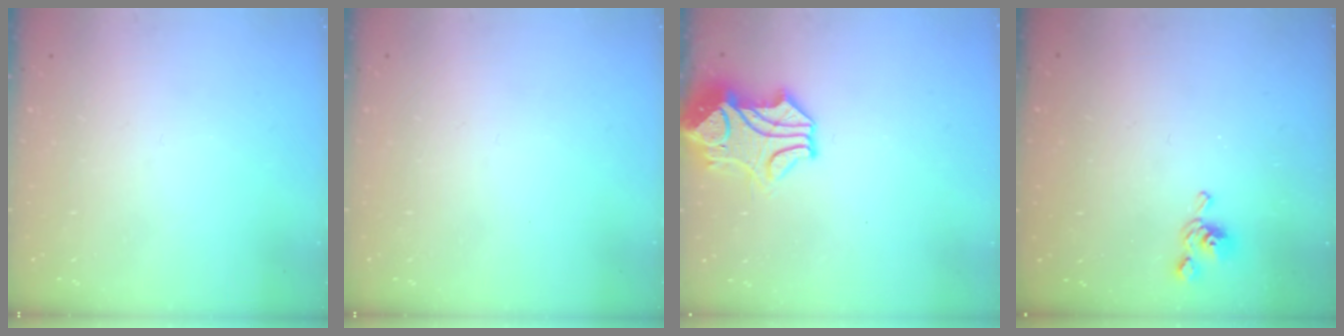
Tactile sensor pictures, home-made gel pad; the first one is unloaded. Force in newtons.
{"total": 0.0}
{"total": 2.9, "press": 2.8, "slide": 0.9}
{"total": 4.9, "press": 4.9, "slide": 0.3}